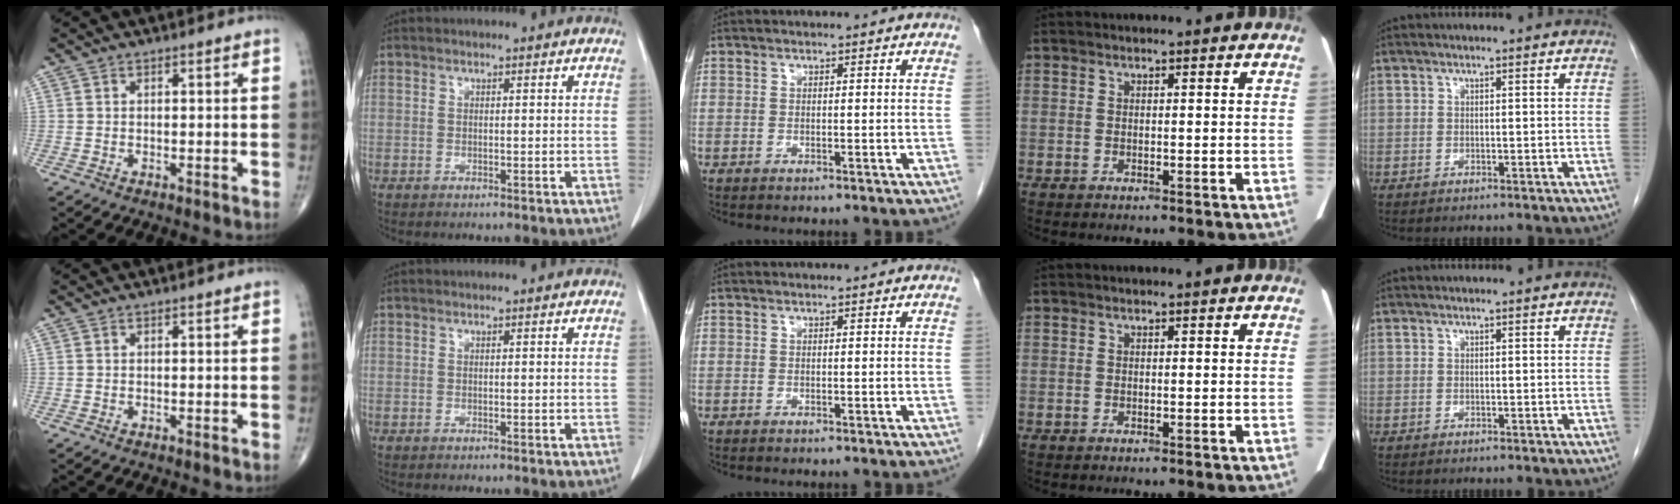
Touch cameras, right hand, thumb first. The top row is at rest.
{}